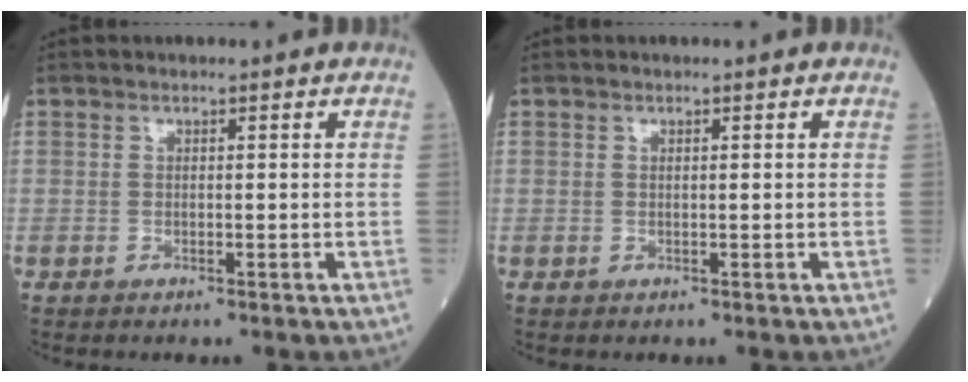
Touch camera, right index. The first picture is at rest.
{"total": 0.0}